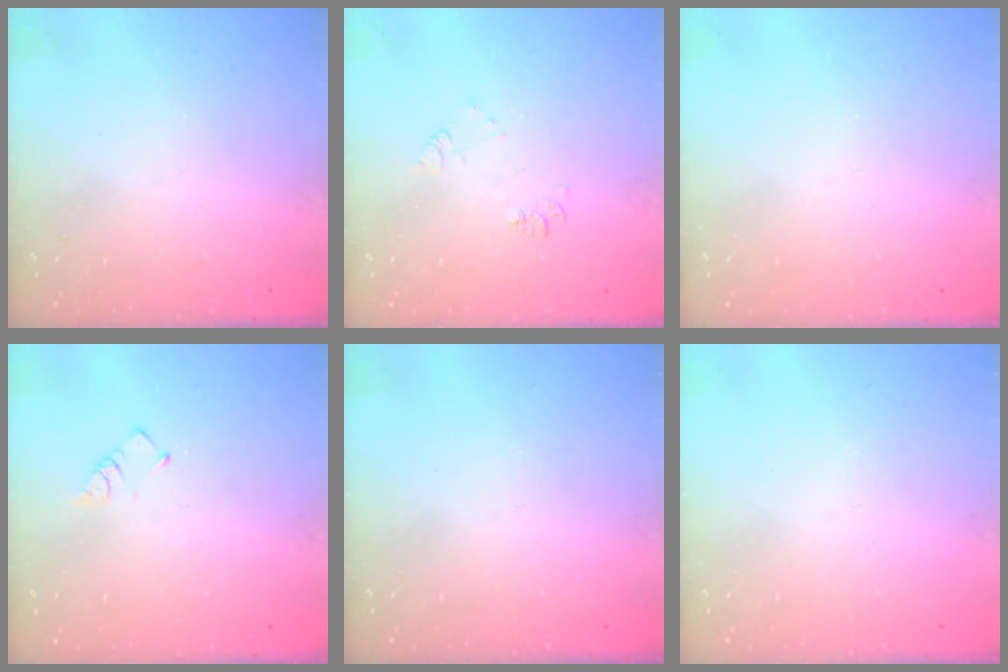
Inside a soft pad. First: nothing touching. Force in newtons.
{"total": 6.9, "press": 6.8, "slide": 0.8}
{"total": 0.0}
{"total": 1.9, "press": 1.9, "slide": 0.3}
{"total": 0.0}
{"total": 0.0}